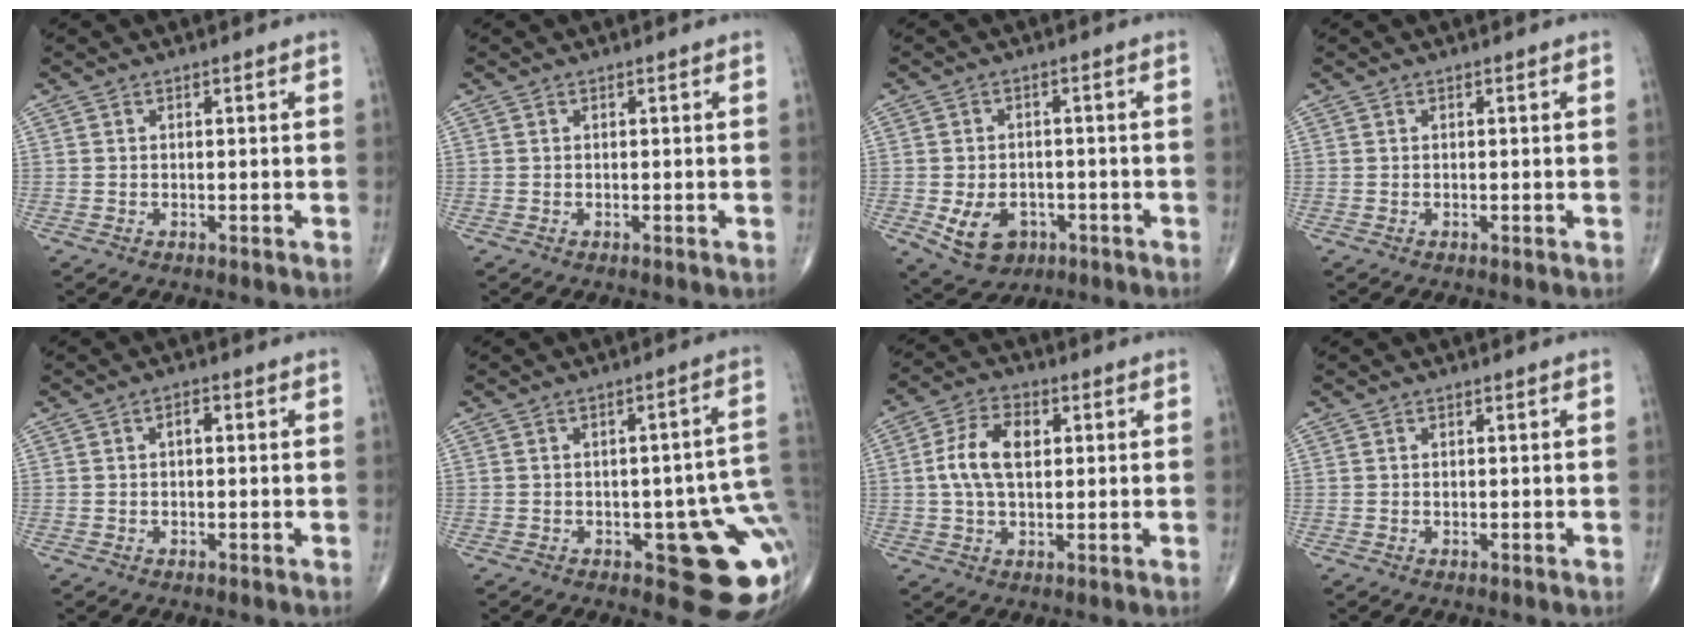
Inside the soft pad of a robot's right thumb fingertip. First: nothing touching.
{"total": 0.0}
{"total": 8.2, "force": [-2.8, 6.0, 4.8], "torque": [-0.068, 0.013, -0.032]}
{"total": 0.0}
{"total": 1.9, "force": [0.3, 1.0, 1.6], "torque": [-0.020, 0.005, 0.001]}
{"total": 14.5, "force": [-3.3, 5.6, 12.9], "torque": [-0.113, 0.017, -0.026]}
{"total": 9.0, "force": [1.3, 5.2, 7.2], "torque": [-0.136, 0.012, 0.023]}
{"total": 0.0}